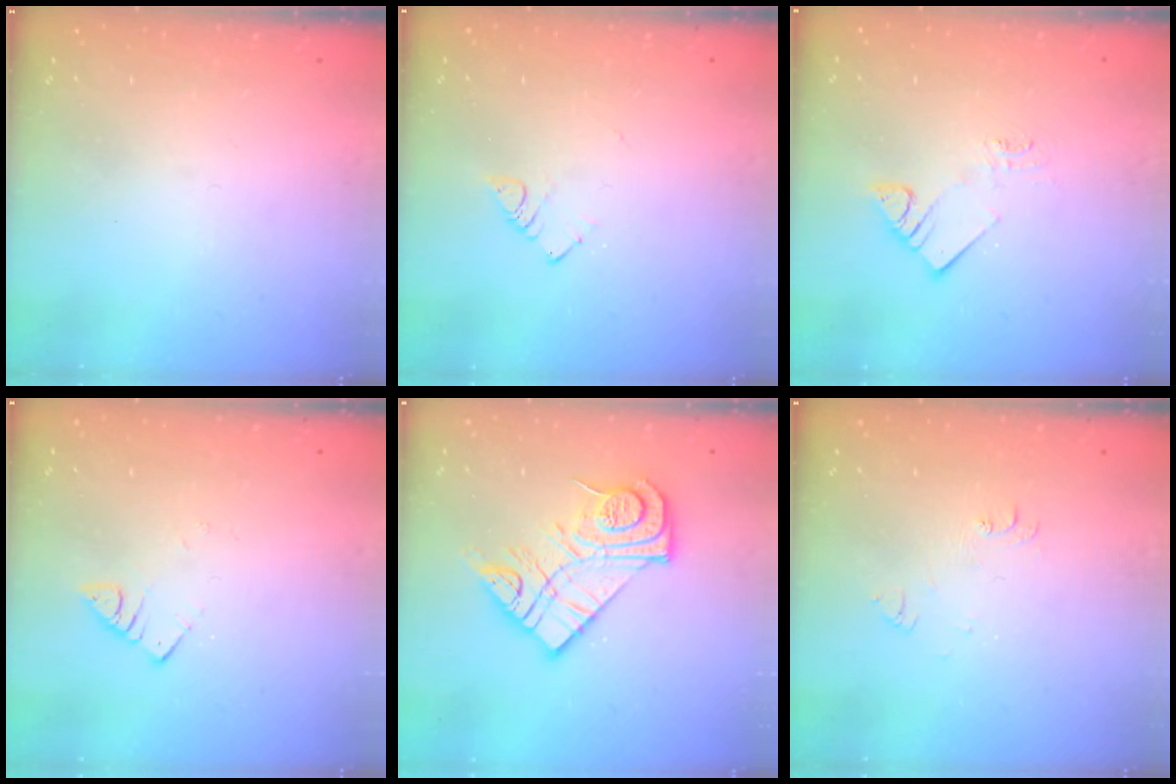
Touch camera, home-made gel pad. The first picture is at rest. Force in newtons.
{"total": 2.9, "press": 2.9, "slide": 0.5}
{"total": 4.6, "press": 4.6, "slide": 0.1}
{"total": 2.4, "press": 2.4, "slide": 0.4}
{"total": 15.6, "press": 15.5, "slide": 0.9}
{"total": 4.9, "press": 4.9, "slide": 0.7}